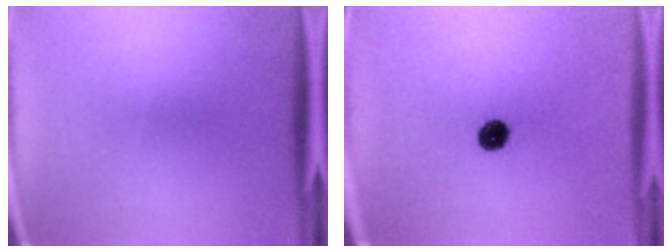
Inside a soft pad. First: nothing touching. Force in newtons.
{"total": 5.2}